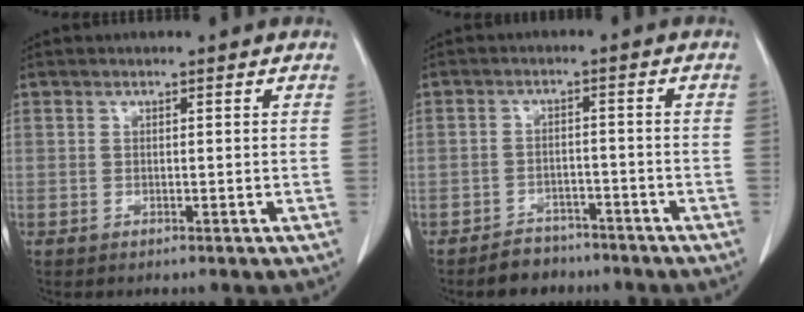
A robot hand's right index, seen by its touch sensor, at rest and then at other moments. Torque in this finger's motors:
{"motor_torque": [-0.80, -0.26, -0.29, -0.11]}